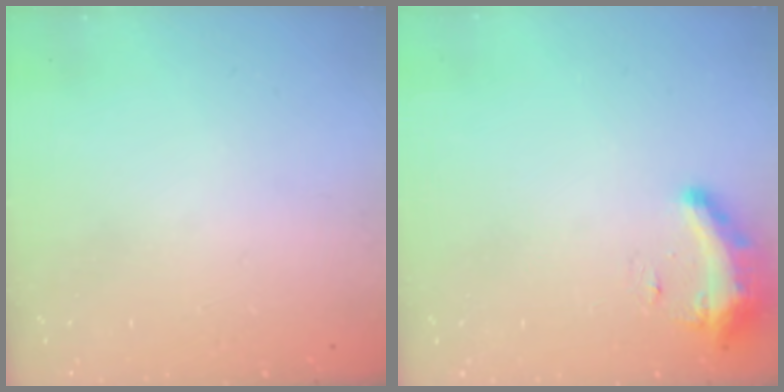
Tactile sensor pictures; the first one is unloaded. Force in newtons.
{"total": 8.9, "press": 8.9, "slide": 0.6}